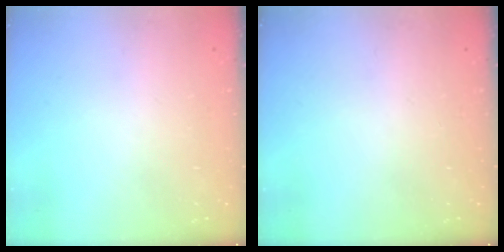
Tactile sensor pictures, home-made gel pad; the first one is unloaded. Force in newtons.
{"total": 0.0}